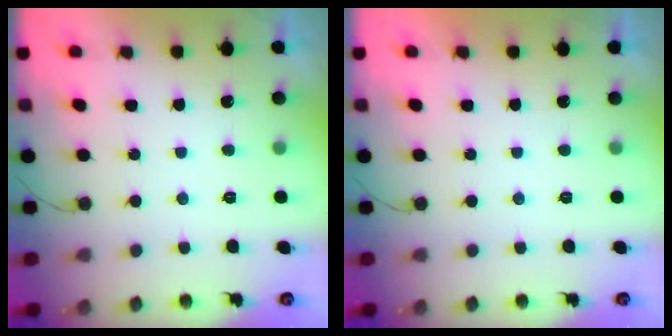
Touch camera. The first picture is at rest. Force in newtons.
{"total": 1.9, "press": 1.9, "slide": 0.0}